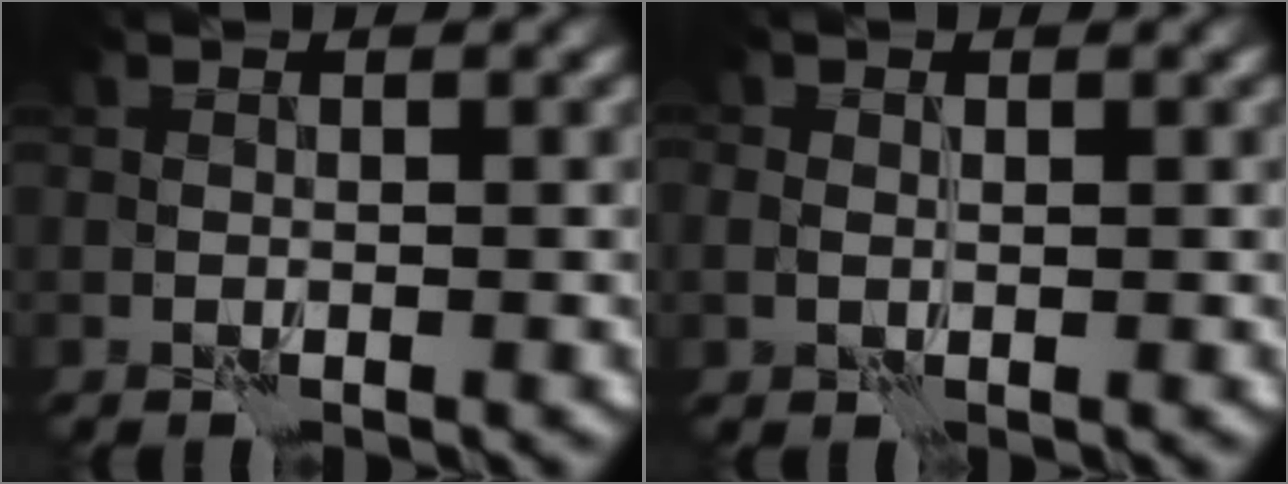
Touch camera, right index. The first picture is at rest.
{"total": 0.9, "force": [0.3, 0.6, 0.6], "torque": [-0.007, -0.001, 0.006]}